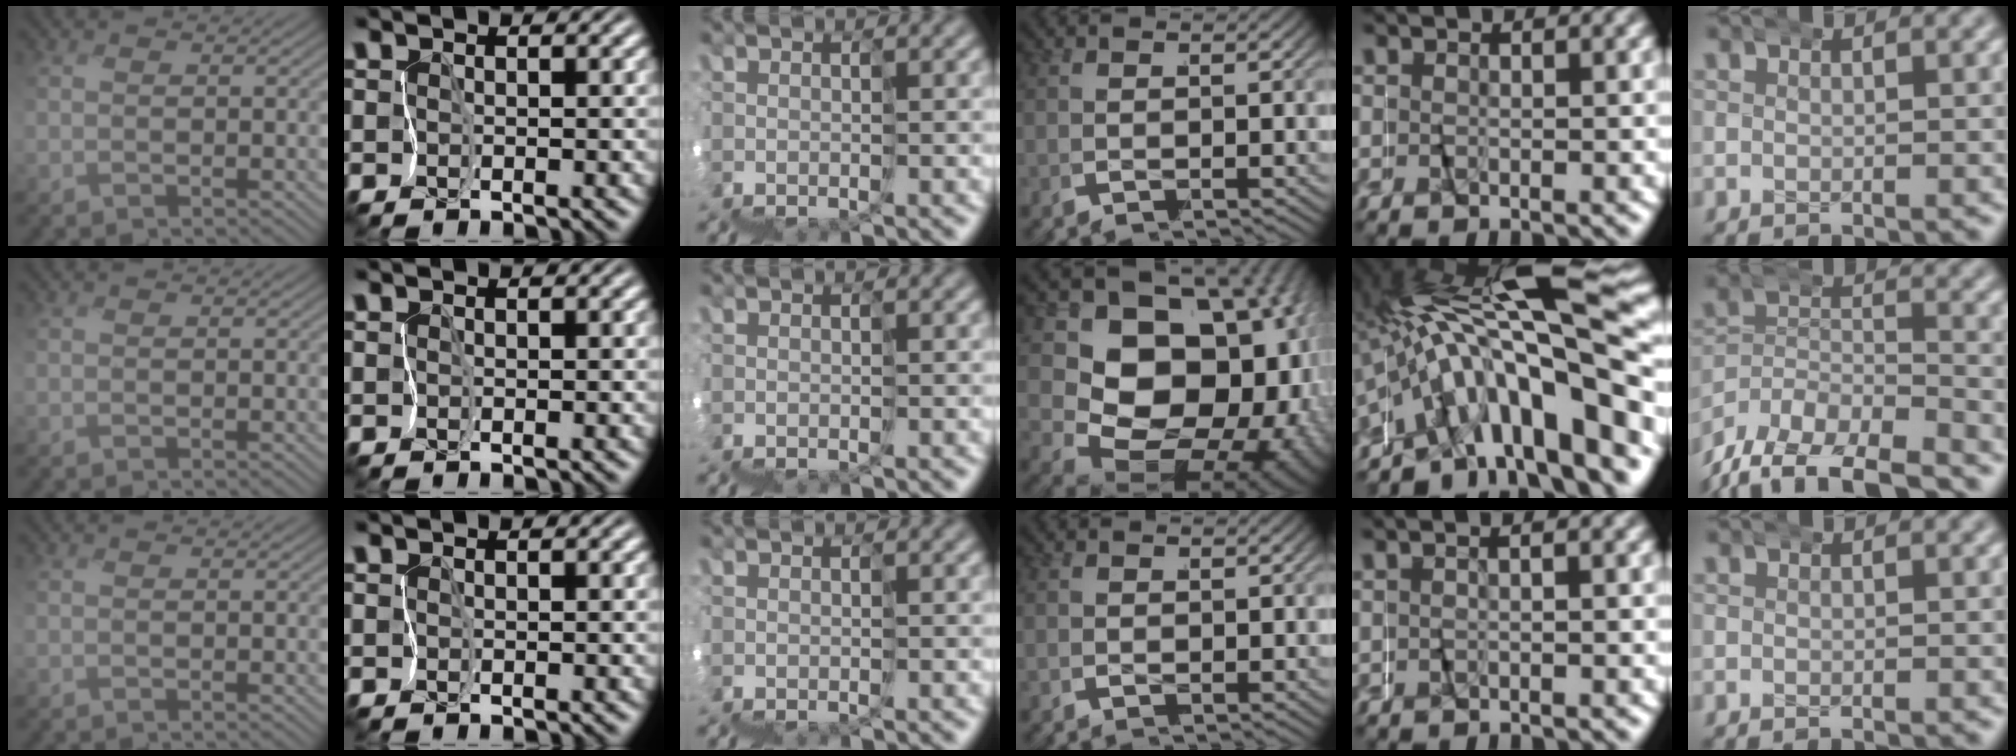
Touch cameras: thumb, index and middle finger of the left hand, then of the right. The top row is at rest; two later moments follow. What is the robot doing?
{"motion": "wrap", "object": "netting"}